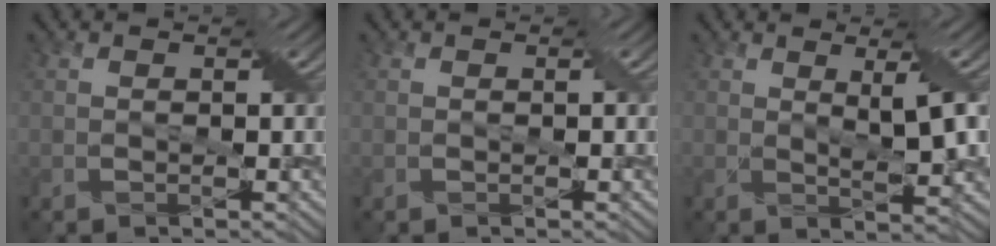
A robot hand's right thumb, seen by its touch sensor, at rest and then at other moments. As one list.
[{"total": 0.0}, {"total": 4.5, "force": [1.4, 0.8, 4.2], "torque": [-0.078, 0.003, 0.027]}]